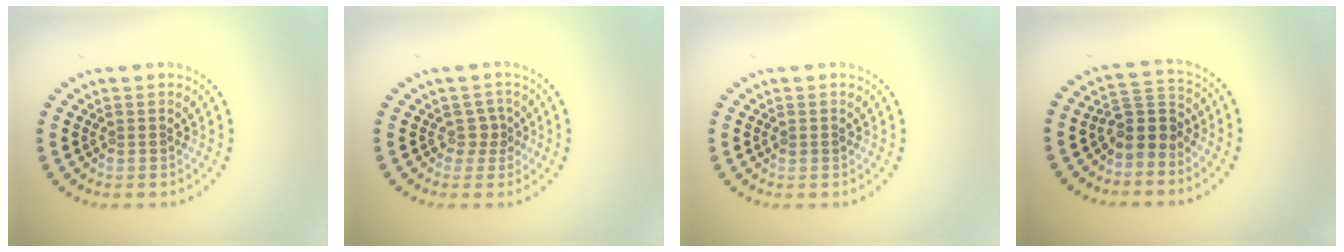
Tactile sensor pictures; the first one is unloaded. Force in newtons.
{"total": 1.5, "press": 1.1, "slide": 1.0}
{"total": 0.9, "press": 0.9, "slide": 0.1}
{"total": 3.4, "press": 2.8, "slide": 1.8}